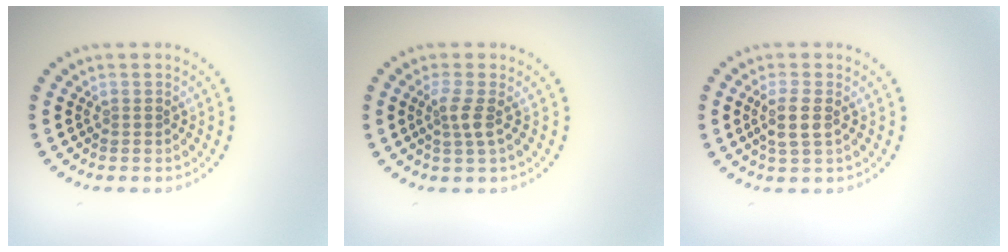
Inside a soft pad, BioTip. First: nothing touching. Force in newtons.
{"total": 1.9, "press": 1.4, "slide": 1.3}
{"total": 2.4, "press": 2.1, "slide": 1.1}